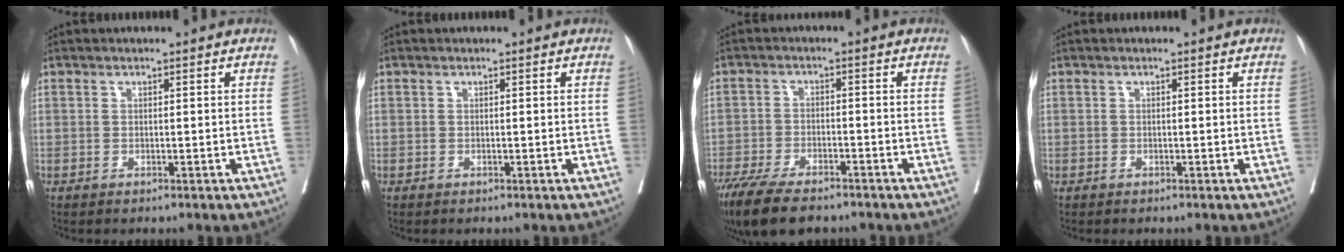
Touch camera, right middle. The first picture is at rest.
{"total": 0.0}
{"total": 11.1, "force": [-8.7, 3.1, 6.2], "torque": [-0.104, -0.021, -0.144]}
{"total": 0.0}